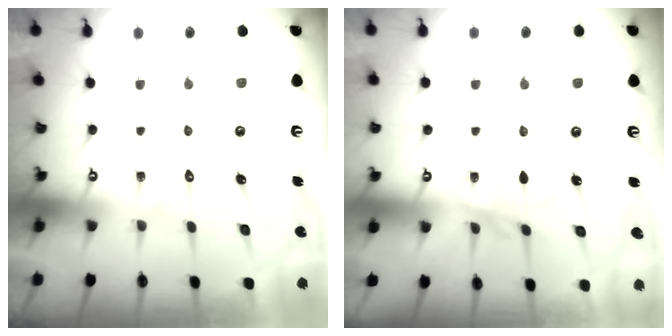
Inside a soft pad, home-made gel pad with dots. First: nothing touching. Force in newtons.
{"total": 2.0, "press": 1.9, "slide": 0.4}